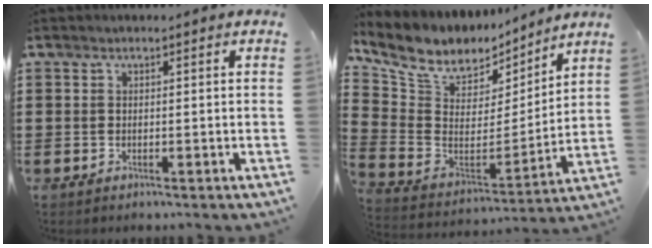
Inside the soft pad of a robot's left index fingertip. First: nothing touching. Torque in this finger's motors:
{"motor_torque": [2.14, 0.00, 0.38, 0.16]}